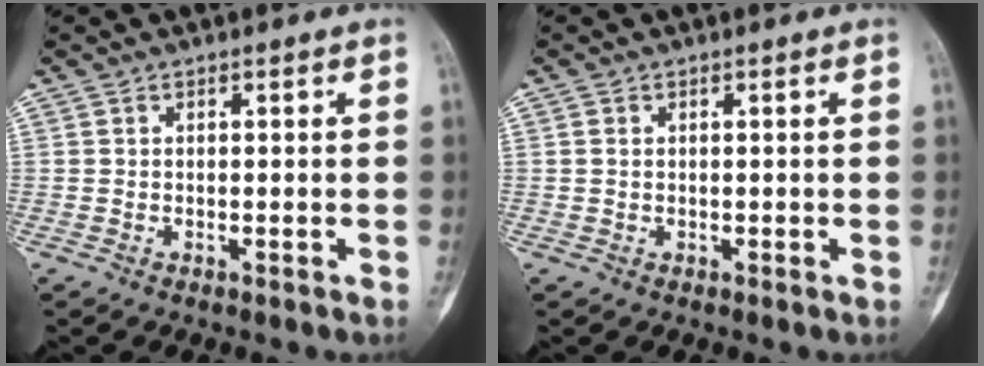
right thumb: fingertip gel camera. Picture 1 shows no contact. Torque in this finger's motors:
{"motor_torque": [0.21, -0.02, 0.36, -0.09, 0.03]}